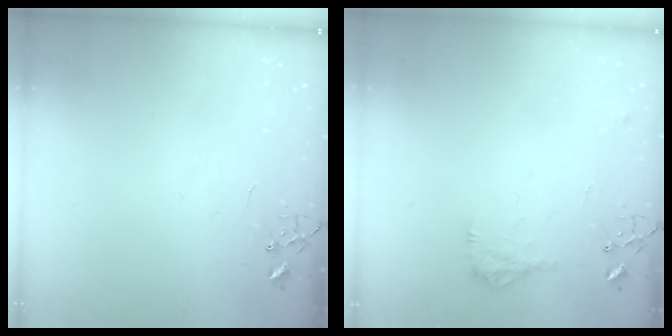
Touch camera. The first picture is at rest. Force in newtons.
{"total": 9.5, "press": 9.5, "slide": 0.4}